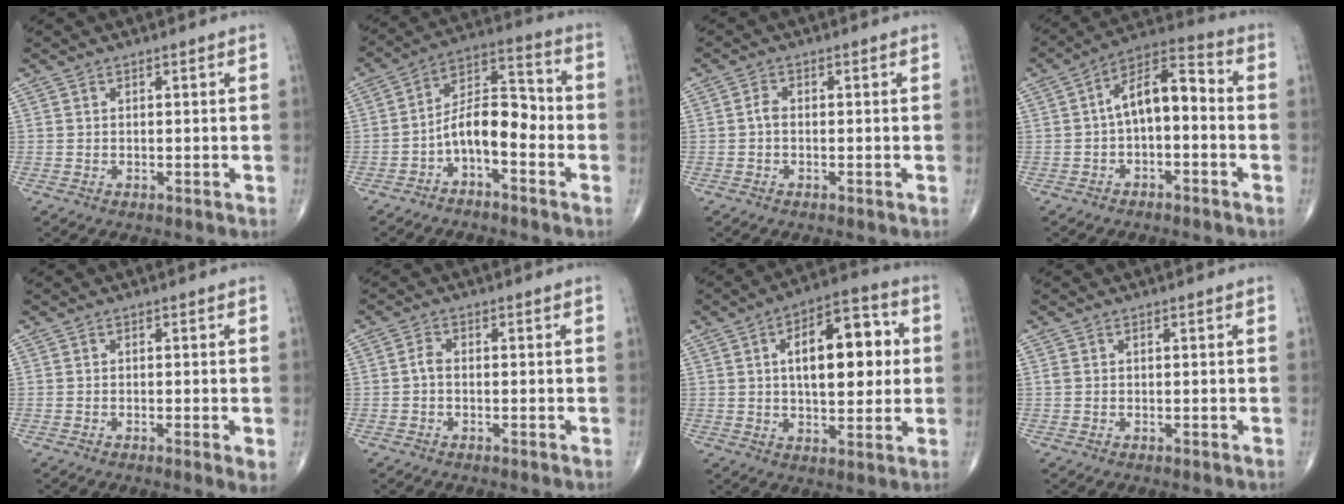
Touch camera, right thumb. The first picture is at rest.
{"total": 10.0, "force": [-3.4, 4.8, 8.1], "torque": [-0.122, 0.061, -0.068]}
{"total": 1.5, "force": [-0.3, 0.9, 1.1], "torque": [-0.018, 0.003, -0.009]}
{"total": 10.1, "force": [-0.9, 5.0, 8.7], "torque": [-0.132, 0.048, -0.027]}
{"total": 2.0, "force": [-0.4, 0.2, 2.0], "torque": [-0.035, -0.008, -0.009]}
{"total": 1.6, "force": [-0.4, 1.0, 1.3], "torque": [-0.022, 0.004, -0.011]}
{"total": 16.1, "force": [2.8, 7.7, 13.8], "torque": [-0.173, 0.014, 0.038]}
{"total": 0.6, "force": [0.2, 0.4, 0.5], "torque": [-0.014, 0.008, 0.007]}